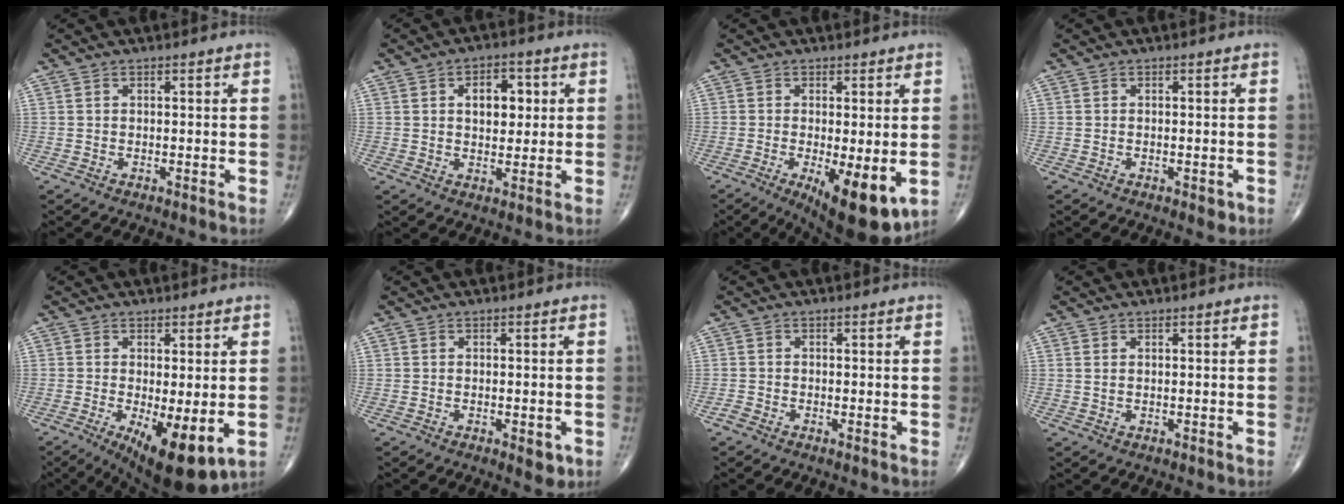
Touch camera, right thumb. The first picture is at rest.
{"total": 7.0, "force": [1.6, 4.3, 5.2], "torque": [-0.046, -0.001, 0.022]}
{"total": 11.3, "force": [-3.1, 3.7, 10.2], "torque": [-0.148, -0.024, -0.037]}
{"total": 1.6, "force": [-0.7, 0.8, 1.2], "torque": [-0.015, 0.000, -0.006]}
{"total": 11.2, "force": [-3.1, 3.8, 10.1], "torque": [-0.154, -0.024, -0.035]}
{"total": 3.0, "force": [-1.0, 1.3, 2.4], "torque": [-0.024, -0.003, -0.009]}
{"total": 1.2, "force": [-0.7, 0.5, 0.8], "torque": [-0.017, -0.003, -0.019]}
{"total": 0.6, "force": [0.2, 0.2, 0.5], "torque": [-0.011, 0.004, 0.006]}